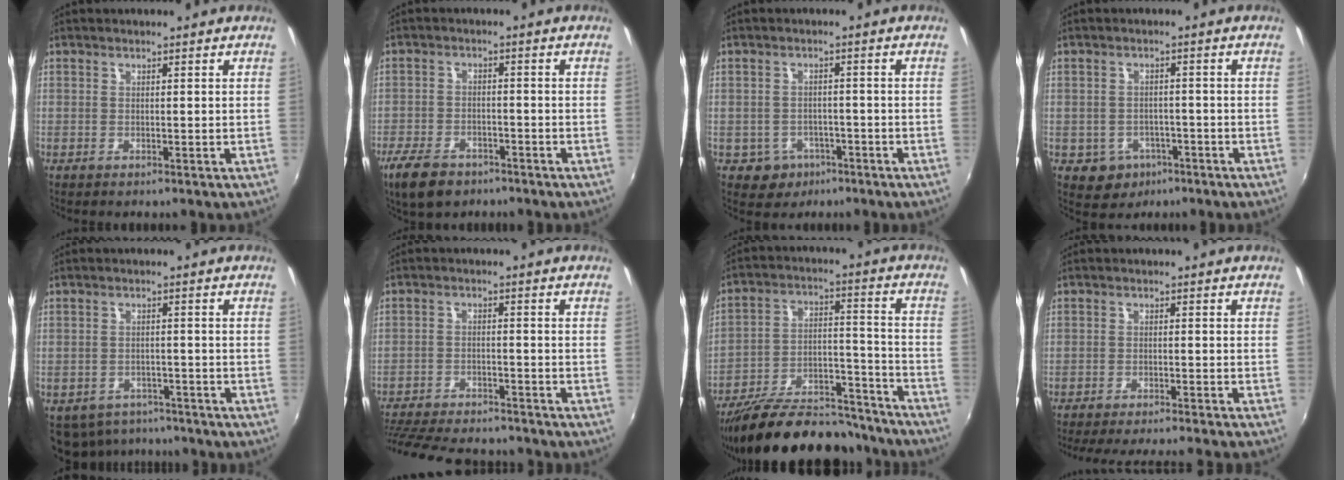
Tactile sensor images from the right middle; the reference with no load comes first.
{"total": 8.7, "force": [-6.0, 4.5, 4.4], "torque": [-0.117, -0.013, -0.109]}
{"total": 4.9, "force": [-2.3, 4.2, 1.0], "torque": [-0.033, 0.006, -0.025]}
{"total": 5.6, "force": [-2.5, 4.8, 1.5], "torque": [-0.043, 0.003, -0.024]}
{"total": 9.2, "force": [-6.8, 5.4, 3.0], "torque": [-0.082, -0.010, -0.089]}
{"total": 18.0, "force": [-15.5, 5.0, 7.6], "torque": [-0.170, -0.022, -0.232]}
{"total": 25.3, "force": [-21.2, 8.1, 11.2], "torque": [-0.201, 0.014, -0.300]}
{"total": 12.0, "force": [-10.8, -0.1, 5.3], "torque": [-0.113, -0.015, -0.161]}